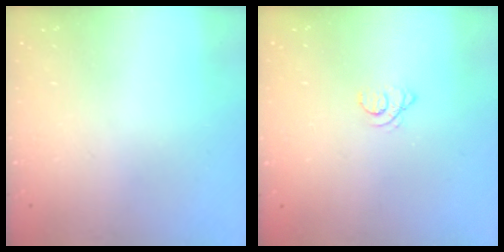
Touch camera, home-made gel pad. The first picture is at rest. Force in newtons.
{"total": 1.6, "press": 1.6, "slide": 0.2}